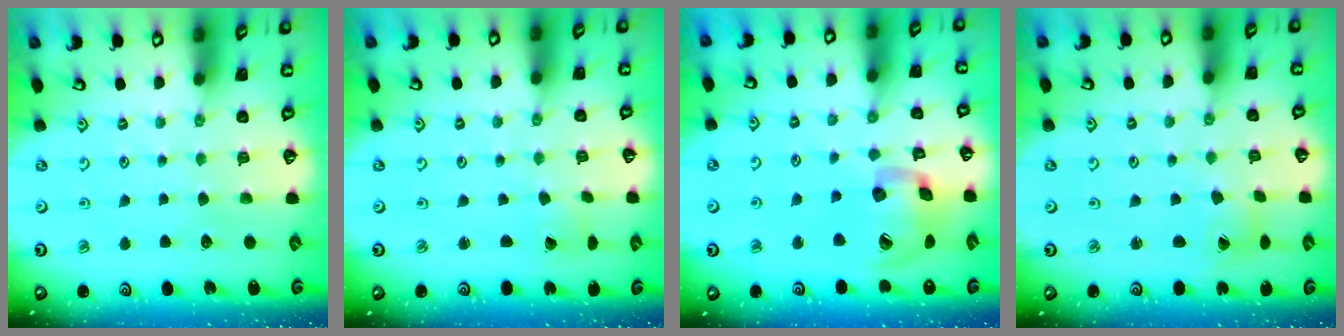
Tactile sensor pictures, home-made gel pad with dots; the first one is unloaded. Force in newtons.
{"total": 1.4, "press": 1.4, "slide": 0.1}
{"total": 18.0, "press": 17.8, "slide": 2.8}
{"total": 1.7, "press": 1.6, "slide": 0.2}